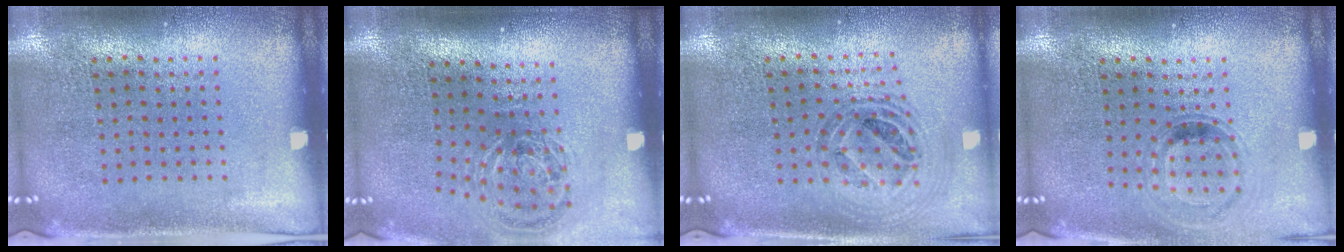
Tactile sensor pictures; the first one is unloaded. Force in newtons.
{"total": 1.2, "press": 1.0, "slide": 0.6}
{"total": 0.9, "press": 0.9, "slide": 0.2}
{"total": 0.8, "press": 0.8, "slide": 0.2}